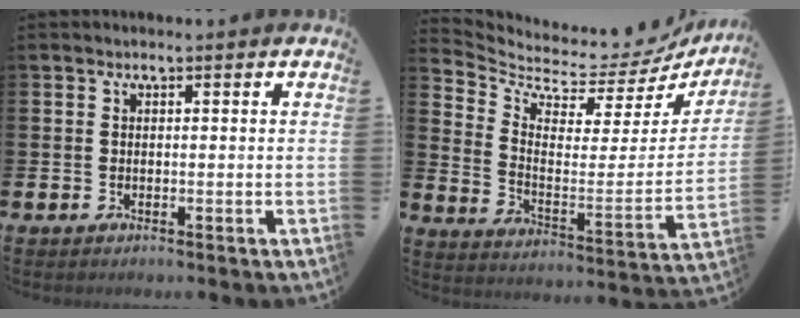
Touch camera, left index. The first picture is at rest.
{"total": 5.4, "force": [4.9, 1.9, 1.2], "torque": [-0.045, -0.056, 0.075]}